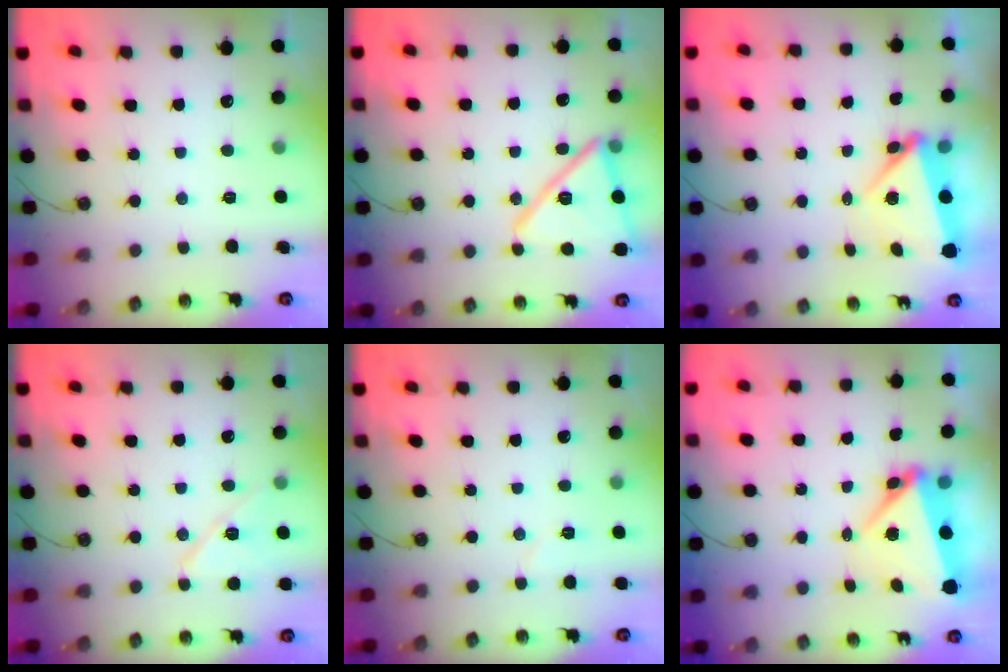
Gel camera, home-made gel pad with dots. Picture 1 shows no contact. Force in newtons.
{"total": 17.0, "press": 17.0, "slide": 1.5}
{"total": 5.7, "press": 5.7, "slide": 0.4}
{"total": 9.4, "press": 9.4, "slide": 0.7}
{"total": 3.7, "press": 3.5, "slide": 0.9}
{"total": 7.3, "press": 7.2, "slide": 0.7}